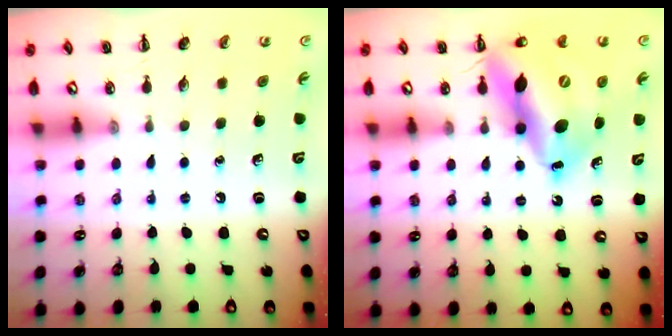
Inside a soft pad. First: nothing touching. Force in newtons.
{"total": 17.5, "press": 16.7, "slide": 5.3}